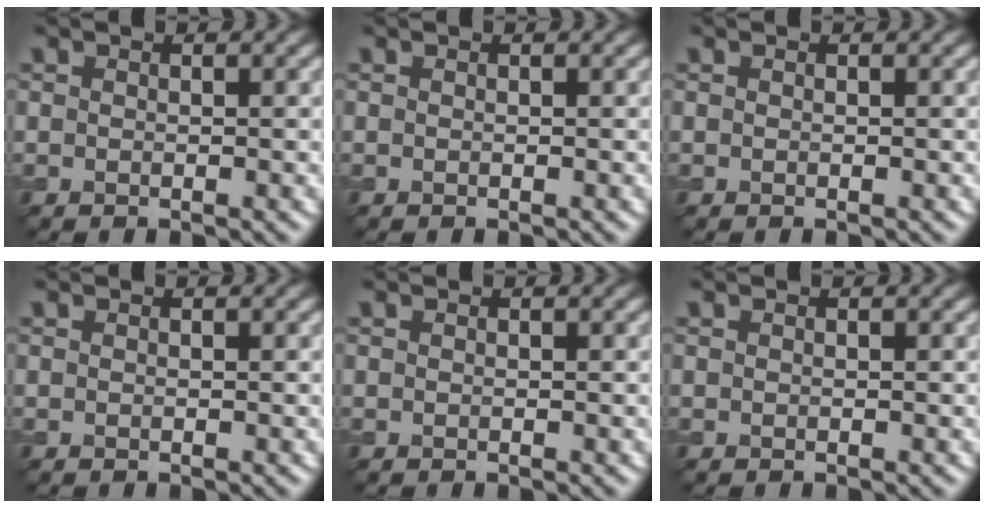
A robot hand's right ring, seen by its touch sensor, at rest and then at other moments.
{"total": 0.0}
{"total": 0.0}
{"total": 0.0}
{"total": 0.0}
{"total": 0.0}